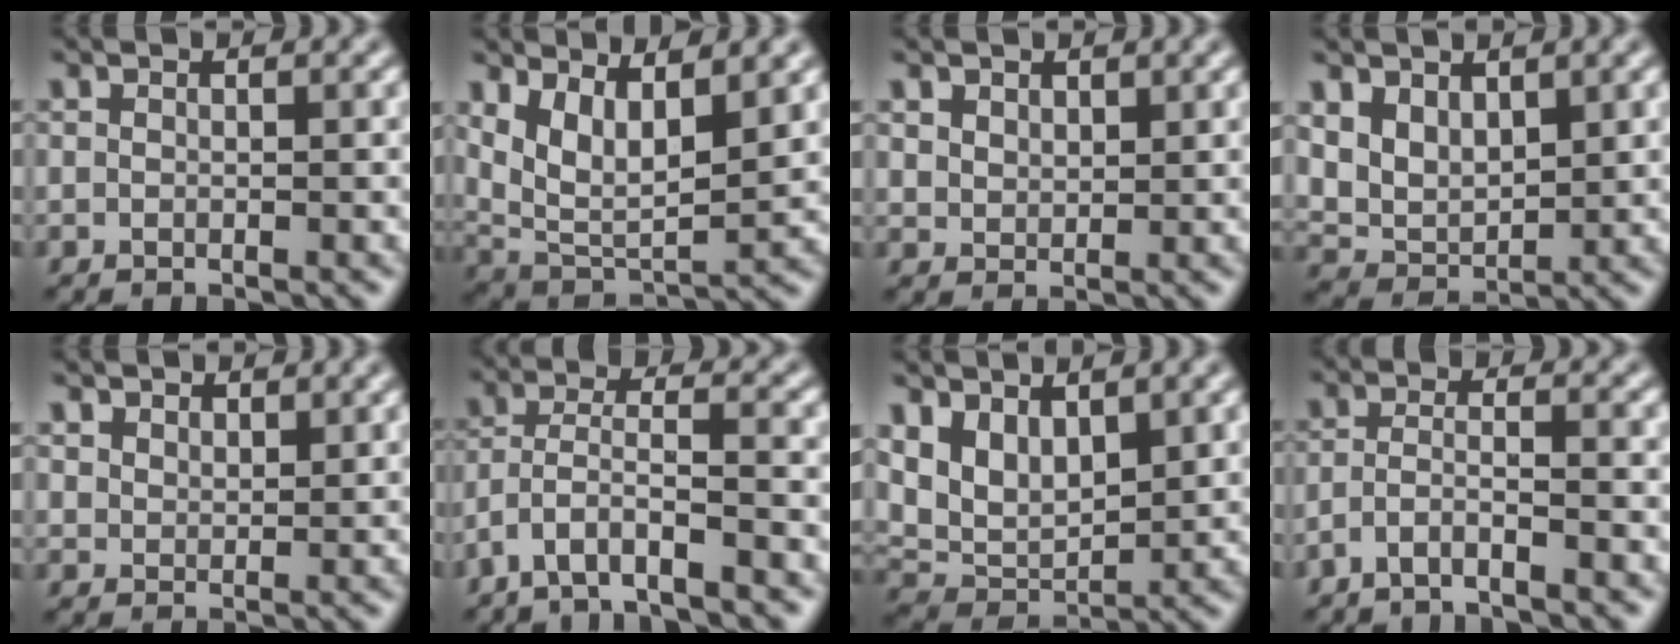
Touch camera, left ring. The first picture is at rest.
{"total": 6.5, "force": [2.9, 2.9, 5.1], "torque": [-0.107, -0.018, 0.061]}
{"total": 2.0, "force": [1.4, 1.3, 0.5], "torque": [-0.020, -0.009, 0.033]}
{"total": 4.1, "force": [1.9, 2.6, 2.5], "torque": [-0.059, -0.015, 0.038]}
{"total": 2.3, "force": [2.0, 1.2, 0.4], "torque": [-0.019, -0.009, 0.043]}
{"total": 4.4, "force": [-3.1, 0.9, 3.0], "torque": [-0.060, 0.000, -0.065]}
{"total": 5.7, "force": [2.6, 3.4, 3.7], "torque": [-0.076, -0.015, 0.051]}
{"total": 2.6, "force": [-2.0, 0.3, 1.7], "torque": [-0.035, 0.002, -0.048]}